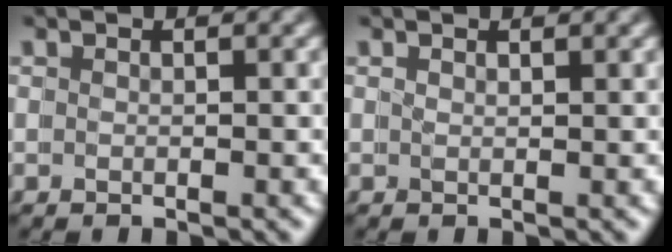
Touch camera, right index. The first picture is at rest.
{"total": 1.8, "force": [0.3, -1.1, -1.3], "torque": [0.019, -0.004, 0.009]}